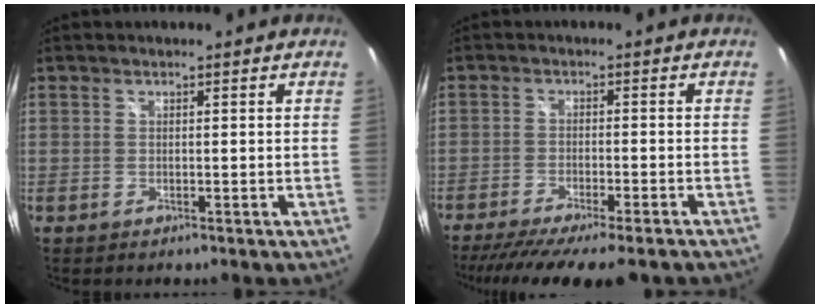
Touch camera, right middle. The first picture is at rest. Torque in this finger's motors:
{"motor_torque": [1.09, -1.04, 0.28, 0.13]}